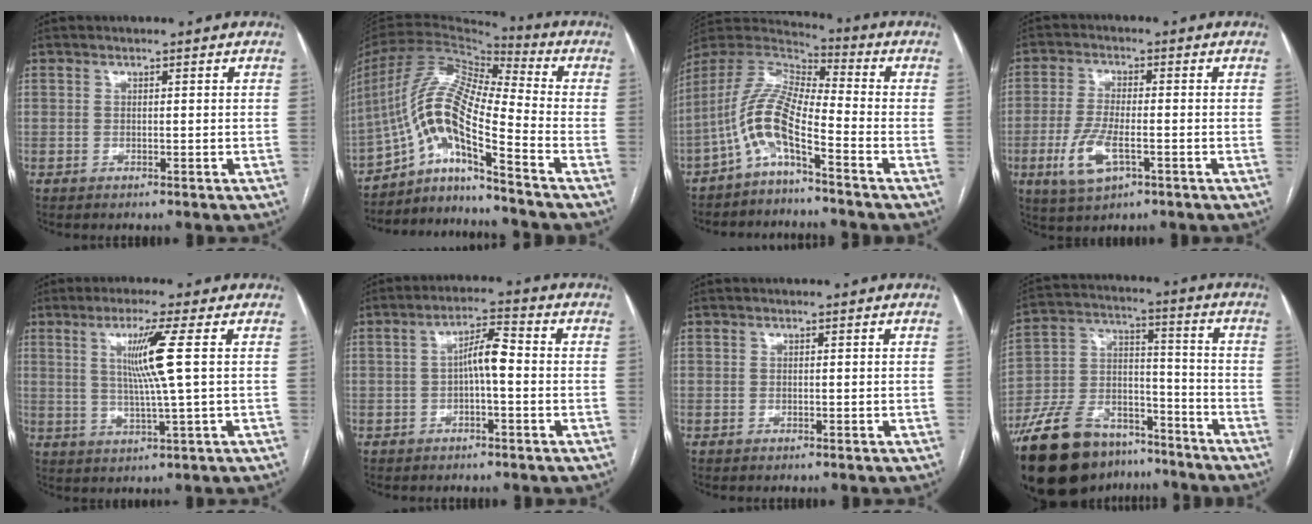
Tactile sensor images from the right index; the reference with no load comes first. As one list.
[{"total": 14.5, "force": [-8.5, 0.9, 11.6], "torque": [-0.235, 0.018, -0.155]}, {"total": 9.6, "force": [-5.1, 1.7, 7.9], "torque": [-0.182, 0.020, -0.107]}, {"total": 7.5, "force": [-2.7, 2.5, 6.5], "torque": [-0.142, -0.010, -0.047]}, {"total": 7.4, "force": [1.8, -1.6, 7.0], "torque": [-0.134, -0.006, 0.040]}, {"total": 4.9, "force": [-0.4, 1.0, 4.8], "torque": [-0.080, 0.017, -0.007]}, {"total": 0.0}, {"total": 20.1, "force": [-14.8, 10.0, 9.2], "torque": [-0.207, 0.024, -0.257]}]